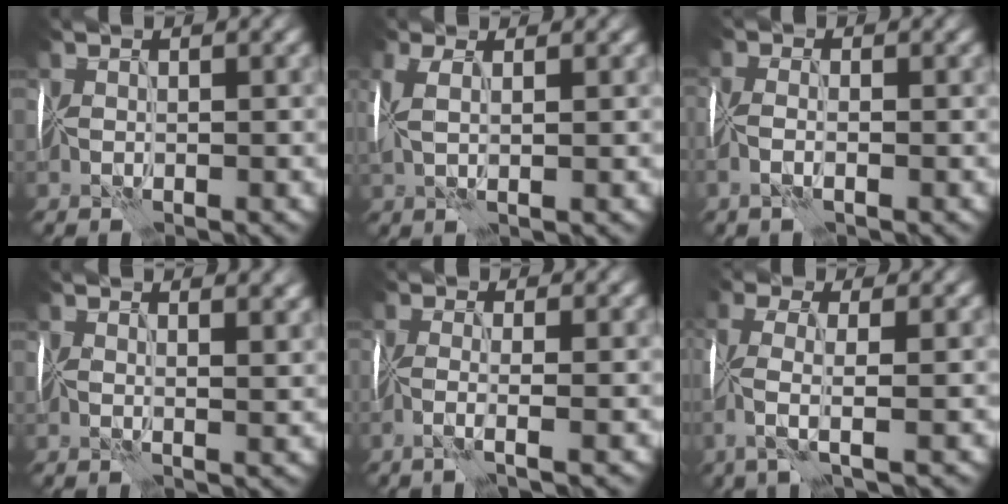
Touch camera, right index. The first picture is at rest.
{"total": 3.7, "force": [0.8, 1.0, 3.4], "torque": [-0.086, 0.005, 0.014]}
{"total": 1.7, "force": [-1.0, 0.2, 1.4], "torque": [-0.041, -0.003, -0.029]}
{"total": 4.0, "force": [2.7, 1.4, 2.6], "torque": [-0.015, 0.015, 0.025]}
{"total": 2.2, "force": [-1.0, 0.1, 2.0], "torque": [-0.038, -0.007, -0.034]}
{"total": 4.0, "force": [-0.6, 0.8, 3.9], "torque": [-0.089, 0.000, -0.021]}